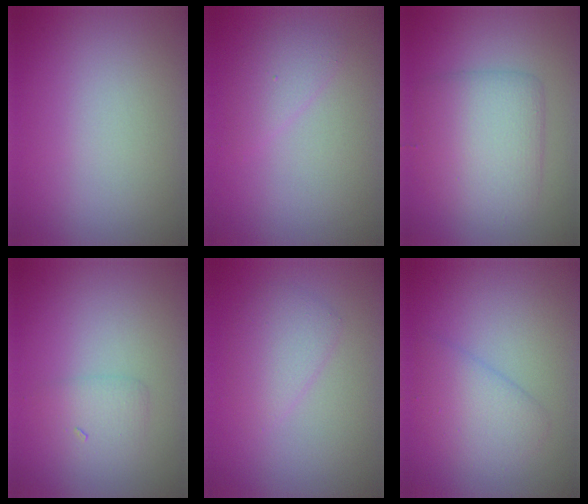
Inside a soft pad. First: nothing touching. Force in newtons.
{"total": 1.7, "press": 1.7, "slide": 0.2}
{"total": 5.4, "press": 5.4, "slide": 0.0}
{"total": 1.7, "press": 1.7, "slide": 0.1}
{"total": 2.4, "press": 2.4, "slide": 0.1}
{"total": 3.1, "press": 3.1, "slide": 0.2}